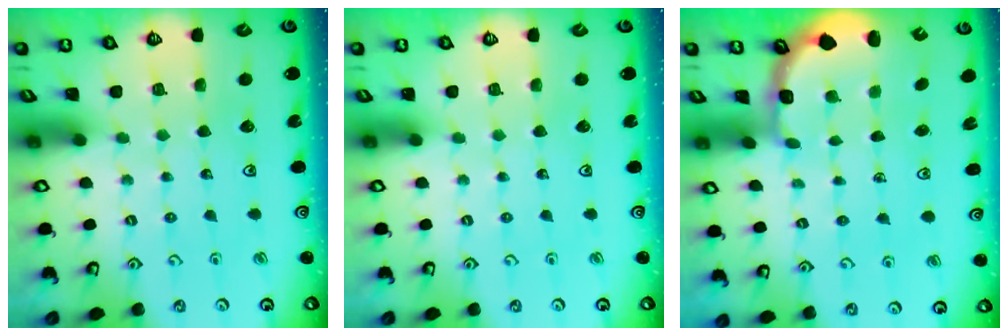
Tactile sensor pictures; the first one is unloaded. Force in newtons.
{"total": 0.0}
{"total": 2.6, "press": 1.9, "slide": 1.8}